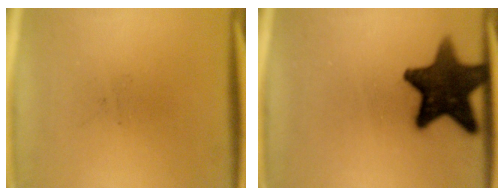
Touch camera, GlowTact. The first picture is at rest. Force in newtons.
{"total": 14.8}